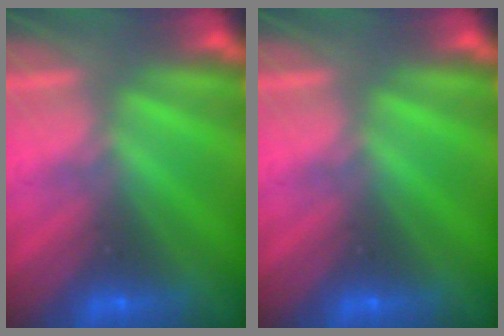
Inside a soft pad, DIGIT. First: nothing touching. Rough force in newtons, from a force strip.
{"total": 0.0}